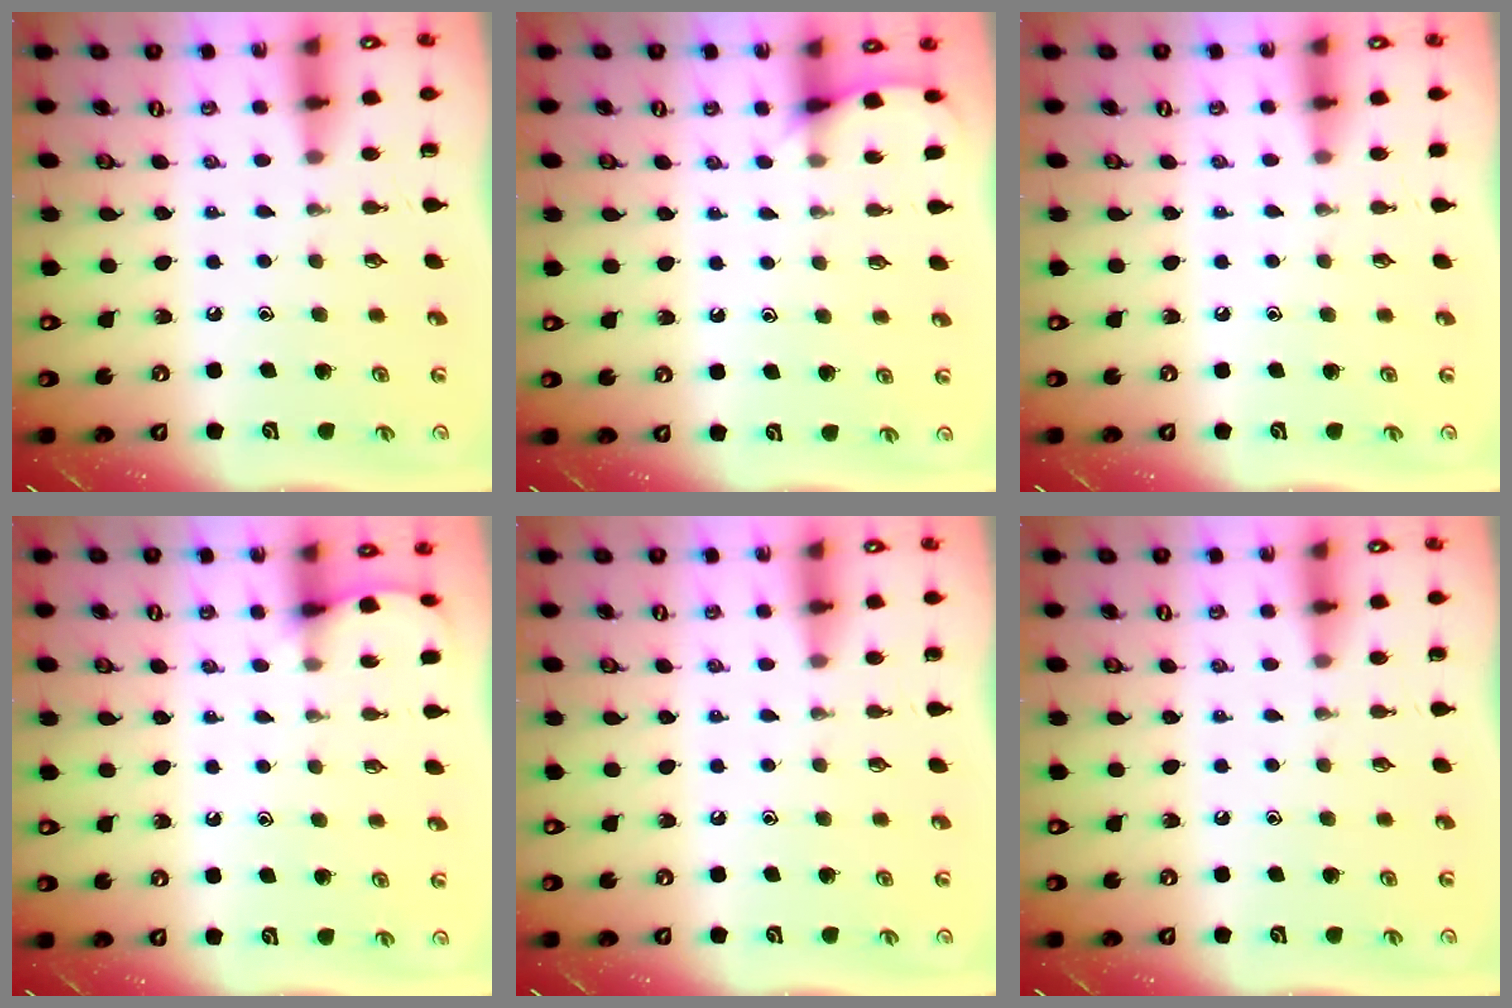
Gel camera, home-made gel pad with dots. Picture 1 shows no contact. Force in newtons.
{"total": 4.5, "press": 4.5, "slide": 0.4}
{"total": 2.8, "press": 2.8, "slide": 0.4}
{"total": 3.6, "press": 3.6, "slide": 0.4}
{"total": 0.0}
{"total": 0.0}